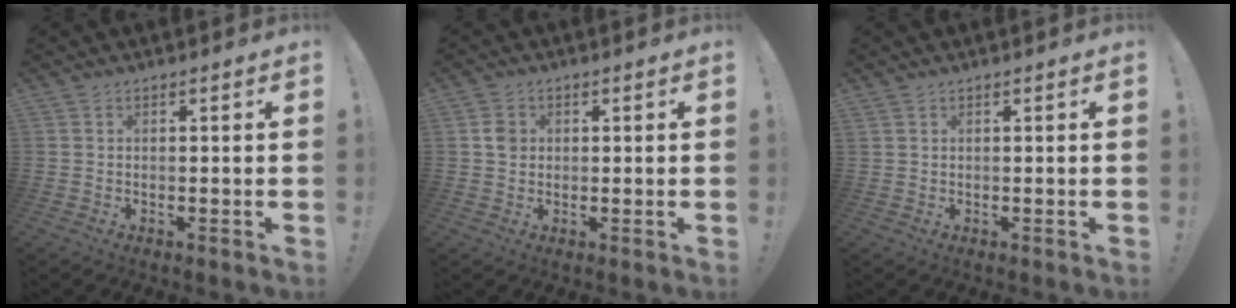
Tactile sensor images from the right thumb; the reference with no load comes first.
{"total": 3.0, "force": [0.4, 2.7, 1.2], "torque": [-0.006, -0.002, 0.004]}
{"total": 0.5, "force": [0.4, 0.3, 0.2], "torque": [-0.011, 0.003, 0.009]}